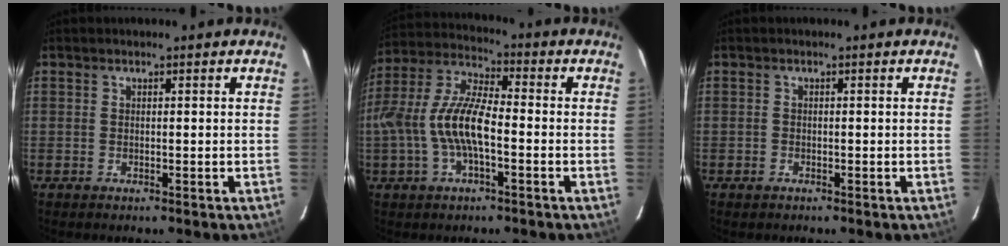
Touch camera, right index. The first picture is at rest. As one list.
[{"total": 12.4, "force": [-2.8, 4.3, 11.3], "torque": [-0.239, 0.007, -0.054]}, {"total": 0.7, "force": [-0.5, 0.5, 0.1], "torque": [-0.003, 0.000, -0.010]}]